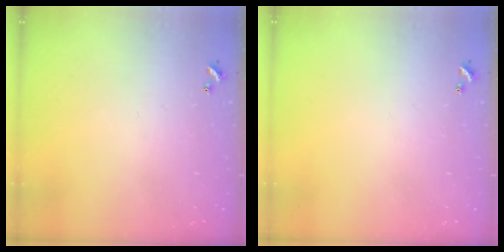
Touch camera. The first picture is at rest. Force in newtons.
{"total": 0.0}